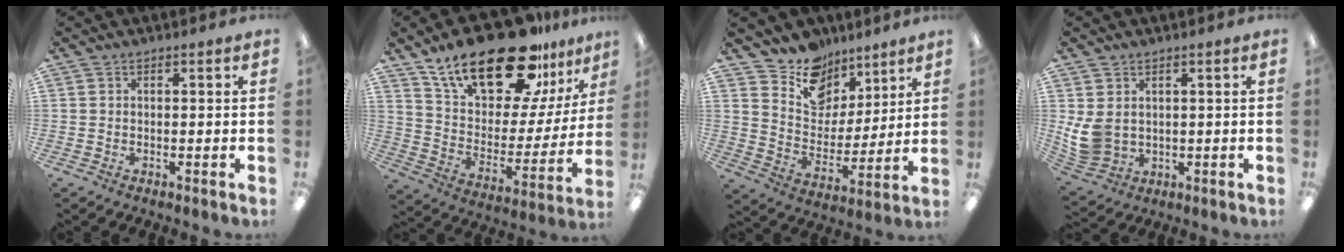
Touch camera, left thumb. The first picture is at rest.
{"total": 25.9, "force": [18.5, 10.2, 14.9], "torque": [-0.243, -0.116, 0.317]}
{"total": 12.4, "force": [10.0, 7.2, 1.7], "torque": [-0.042, -0.086, 0.191]}
{"total": 7.3, "force": [2.0, 5.7, 4.1], "torque": [-0.096, -0.009, 0.042]}